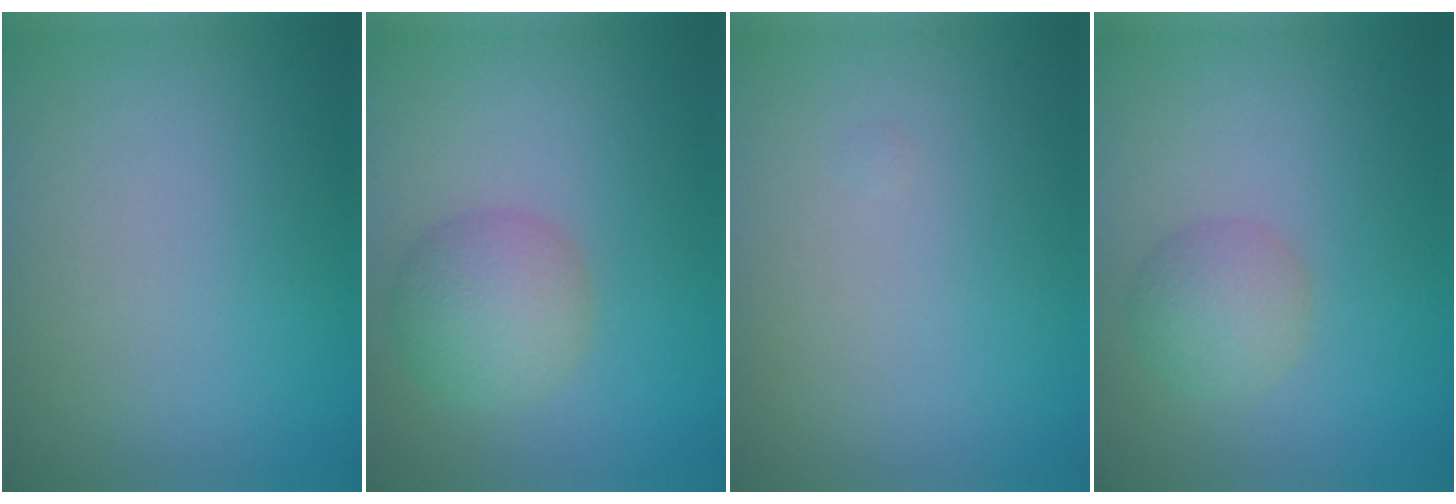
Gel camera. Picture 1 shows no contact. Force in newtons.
{"total": 3.9, "press": 3.9, "slide": 0.2}
{"total": 0.0}
{"total": 2.5, "press": 2.5, "slide": 0.1}